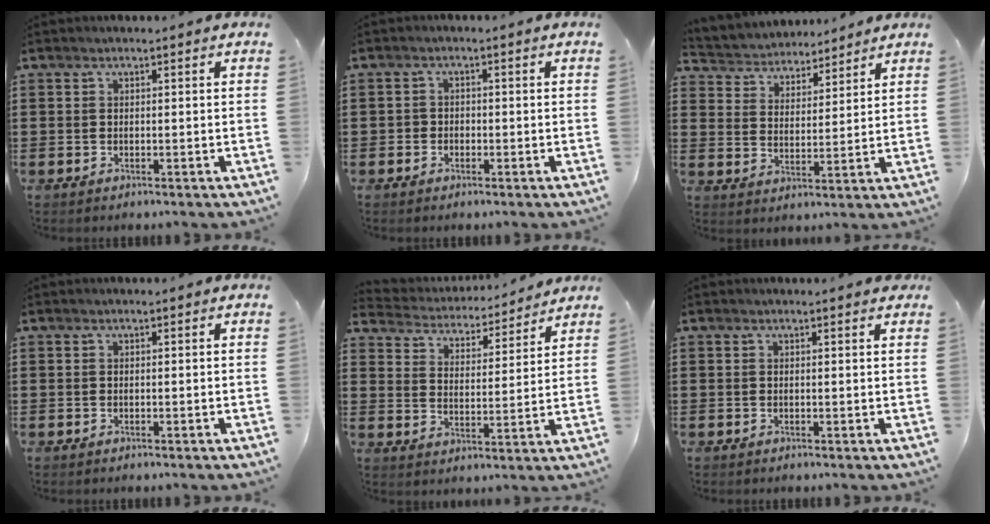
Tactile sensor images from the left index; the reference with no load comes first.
{"total": 1.3, "force": [-0.8, 1.0, 0.2], "torque": [-0.008, 0.003, -0.019]}
{"total": 4.0, "force": [3.8, 0.9, -0.6], "torque": [-0.013, -0.025, 0.064]}
{"total": 0.0}
{"total": 3.8, "force": [3.7, 0.4, 0.0], "torque": [-0.026, -0.031, 0.057]}
{"total": 0.6, "force": [0.5, 0.0, 0.4], "torque": [-0.001, -0.004, 0.007]}